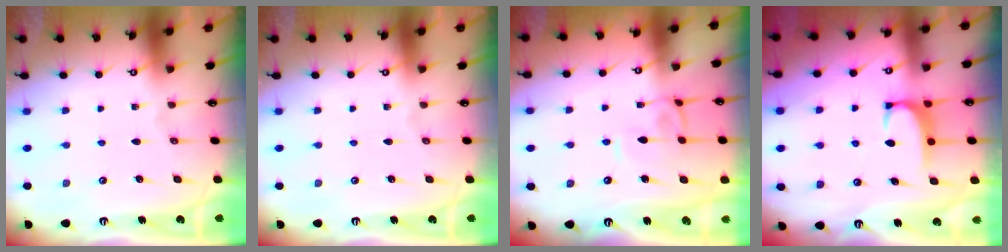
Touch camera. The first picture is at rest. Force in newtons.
{"total": 0.0}
{"total": 1.0, "press": 1.0, "slide": 0.2}
{"total": 1.5, "press": 1.4, "slide": 0.4}